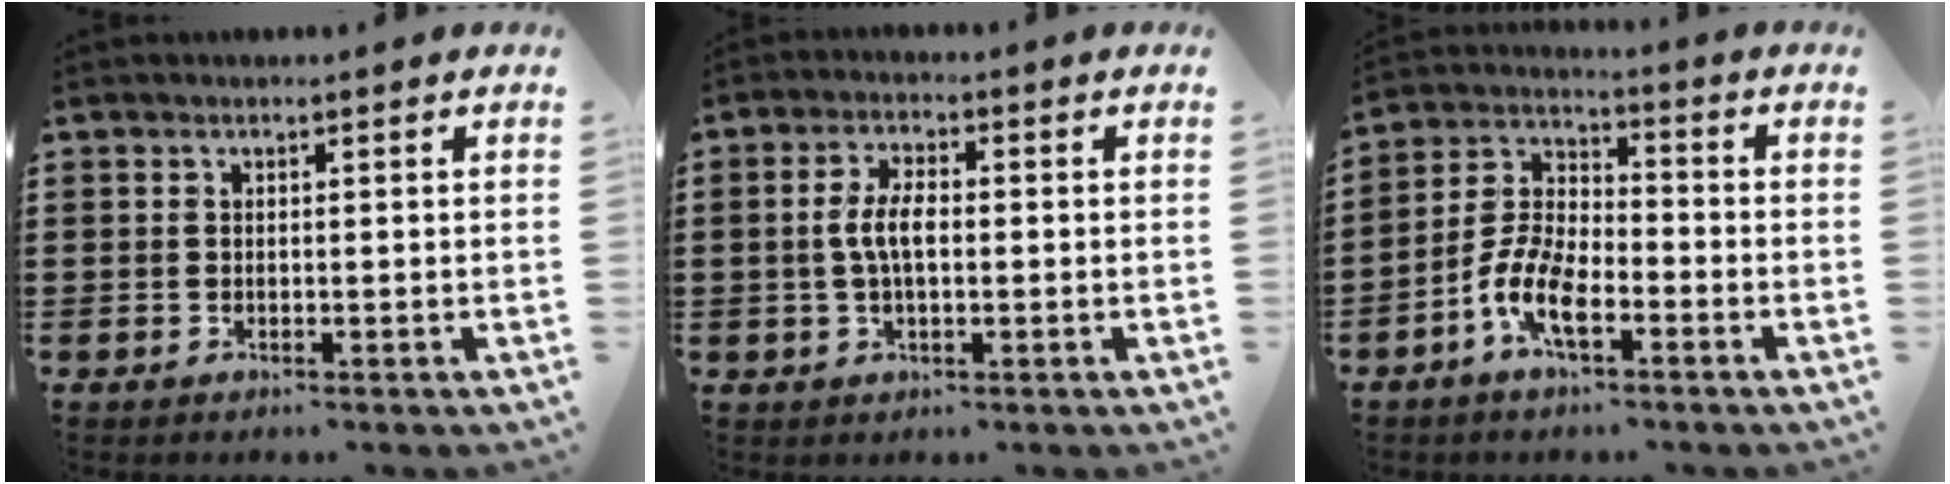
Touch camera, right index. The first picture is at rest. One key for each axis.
{"total": 5.1, "fx": -0.2, "fy": 2.1, "fz": 4.6, "tx": -0.108, "ty": -0.003, "tz": -0.013}
{"total": 7.9, "fx": -4.0, "fy": 3.4, "fz": 5.8, "tx": -0.153, "ty": -0.008, "tz": -0.085}